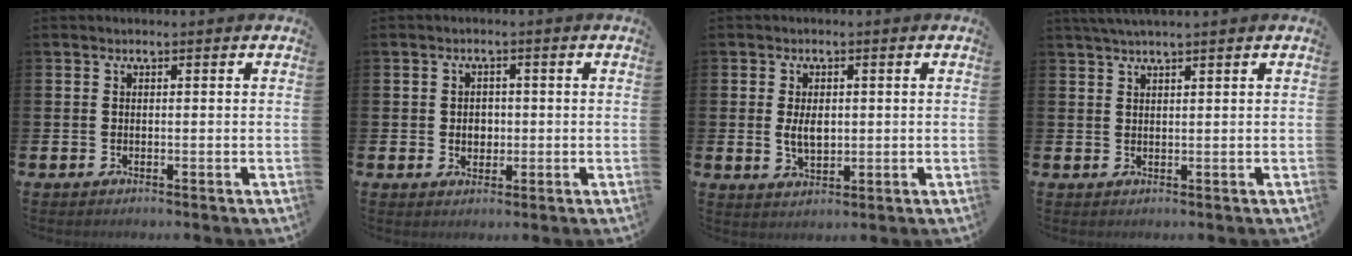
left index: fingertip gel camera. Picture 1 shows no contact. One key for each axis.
{"total": 2.2, "fx": 0.0, "fy": 2.0, "fz": 1.1, "tx": -0.004, "ty": 0.000, "tz": -0.009}
{"total": 3.4, "fx": 0.3, "fy": 2.0, "fz": 2.7, "tx": -0.041, "ty": 0.001, "tz": 0.001}
{"total": 2.0, "fx": 1.8, "fy": -0.3, "fz": 0.9, "tx": -0.024, "ty": 0.002, "tz": 0.035}